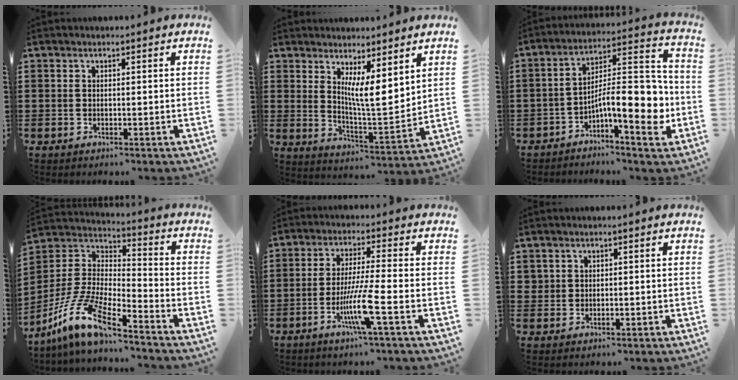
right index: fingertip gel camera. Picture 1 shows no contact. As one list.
[{"total": 7.1, "force": [4.4, 0.6, 5.5], "torque": [-0.110, -0.030, 0.074]}, {"total": 12.3, "force": [-3.3, 3.9, 11.2], "torque": [-0.156, -0.006, -0.063]}, {"total": 11.1, "force": [-8.6, 2.1, 6.8], "torque": [-0.172, -0.004, -0.182]}, {"total": 8.2, "force": [-3.3, -0.2, 7.5], "torque": [-0.151, -0.018, -0.064]}, {"total": 1.1, "force": [0.6, 1.0, 0.2], "torque": [-0.006, 0.003, 0.012]}]